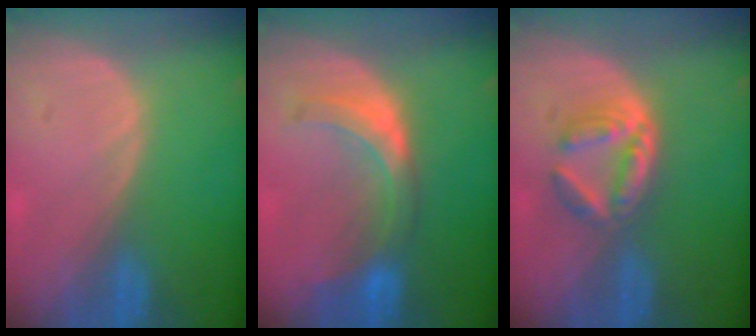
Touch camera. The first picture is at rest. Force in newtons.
{"total": 6.6, "press": 6.6, "slide": 0.6}
{"total": 6.2, "press": 5.4, "slide": 3.0}